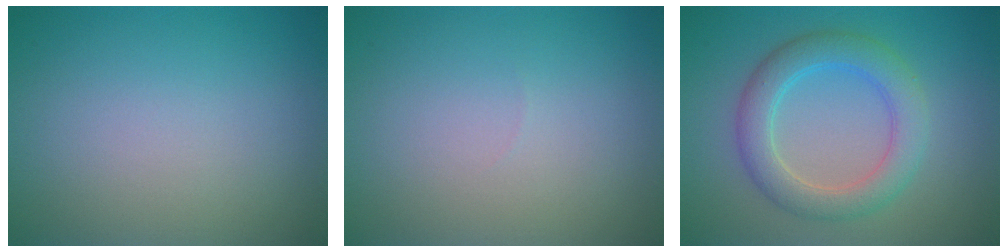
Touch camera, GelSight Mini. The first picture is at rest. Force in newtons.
{"total": 0.0}
{"total": 4.5, "press": 4.5, "slide": 0.3}